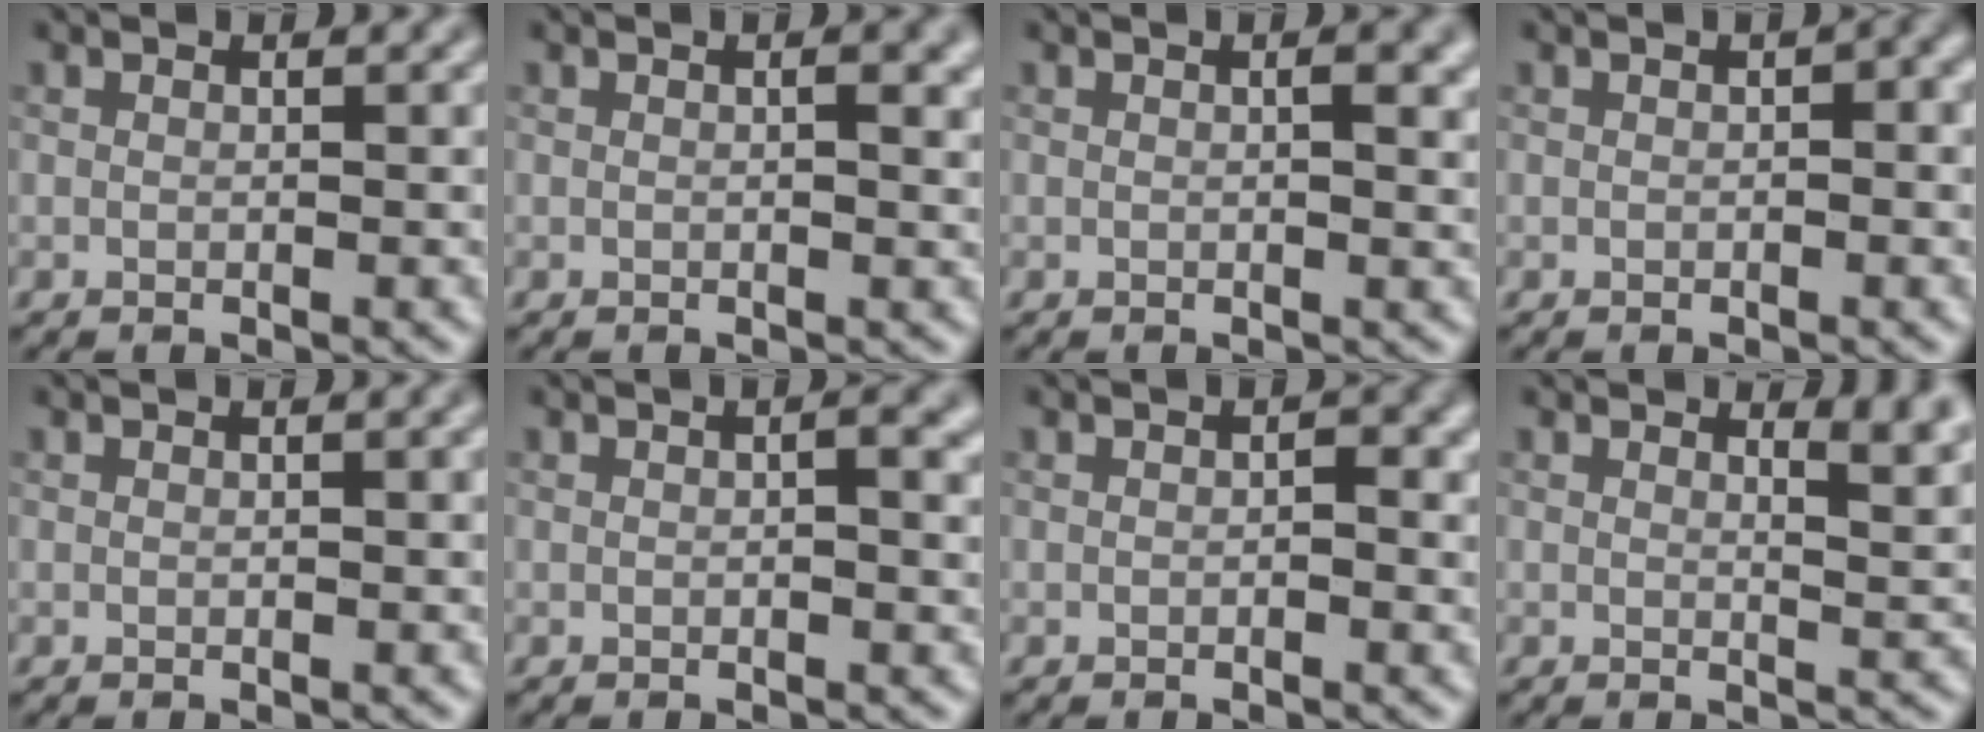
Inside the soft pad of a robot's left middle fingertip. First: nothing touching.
{"total": 1.9, "force": [0.3, 0.5, 1.8], "torque": [-0.023, 0.001, 0.004]}
{"total": 2.3, "force": [0.5, 0.7, 2.2], "torque": [-0.027, 0.002, 0.006]}
{"total": 1.8, "force": [0.3, 0.7, 1.6], "torque": [-0.019, 0.004, 0.004]}
{"total": 0.6, "force": [0.1, 0.1, 0.6], "torque": [-0.009, 0.003, 0.001]}
{"total": 2.1, "force": [0.4, 0.5, 2.0], "torque": [-0.026, 0.002, 0.003]}
{"total": 1.2, "force": [0.0, 0.5, 1.1], "torque": [-0.013, -0.001, 0.001]}
{"total": 4.2, "force": [2.5, 1.5, 3.0], "torque": [-0.020, 0.003, 0.030]}